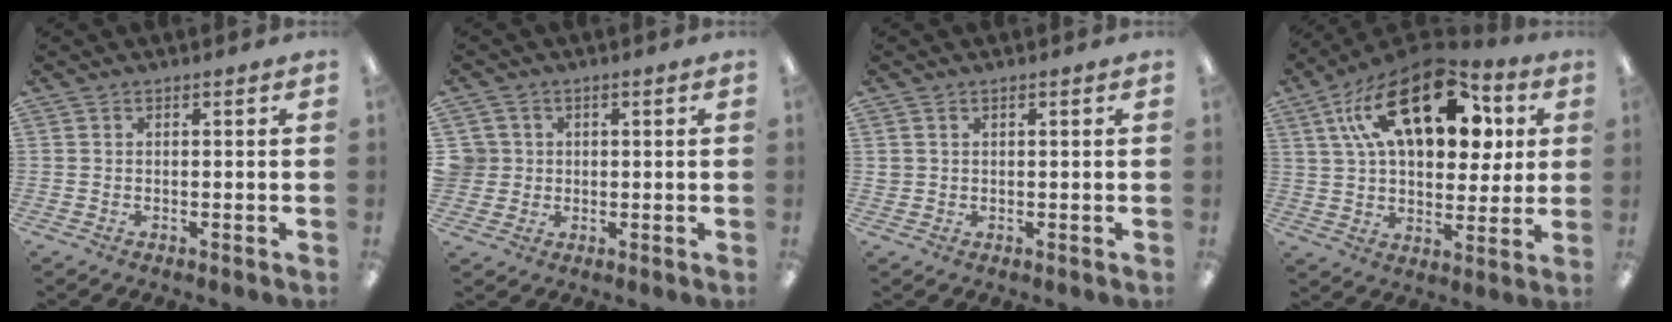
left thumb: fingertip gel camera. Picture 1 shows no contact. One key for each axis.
{"total": 4.8, "fx": 0.7, "fy": 4.7, "fz": 0.7, "tx": -0.017, "ty": 0.009, "tz": 0.014}
{"total": 1.0, "fx": 0.5, "fy": 0.9, "fz": 0.3, "tx": -0.008, "ty": 0.003, "tz": 0.008}
{"total": 24.2, "fx": 11.6, "fy": 12.5, "fz": 17.2, "tx": -0.279, "ty": -0.036, "tz": 0.197}